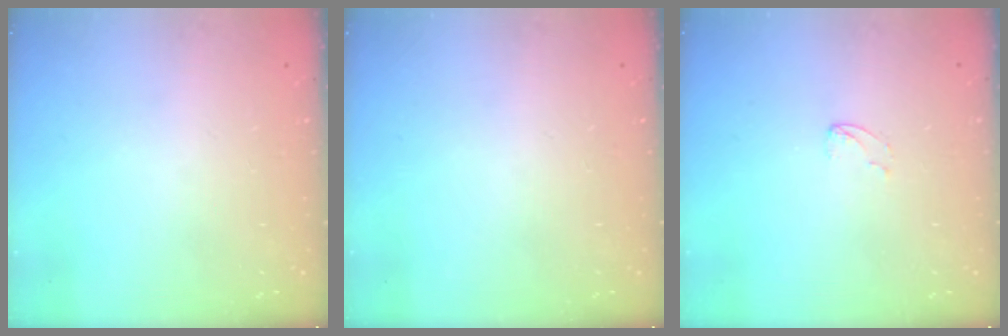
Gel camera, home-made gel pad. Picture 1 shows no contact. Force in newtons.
{"total": 0.0}
{"total": 2.8, "press": 2.8, "slide": 0.3}